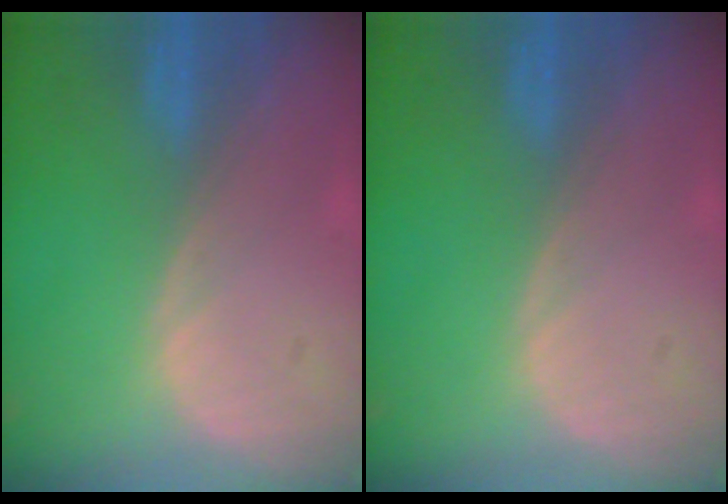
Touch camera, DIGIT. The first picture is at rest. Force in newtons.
{"total": 0.0}